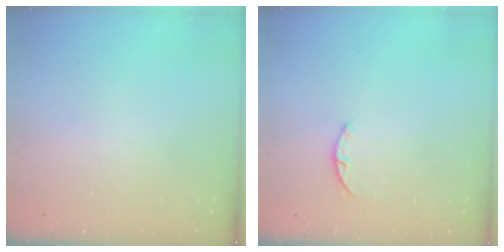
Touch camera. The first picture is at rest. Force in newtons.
{"total": 1.2, "press": 1.2, "slide": 0.3}